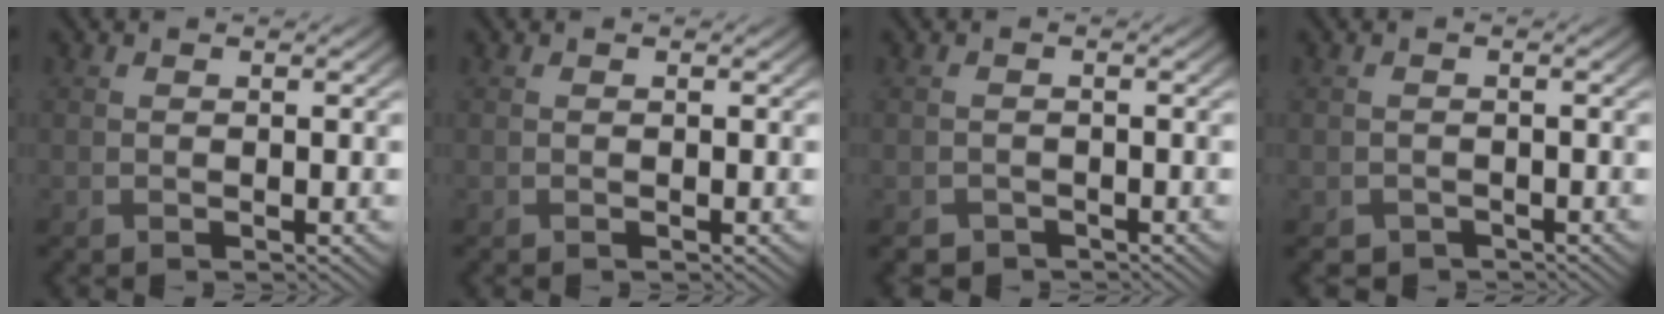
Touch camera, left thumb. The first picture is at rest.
{"total": 0.0}
{"total": 1.9, "force": [-1.6, 1.0, 0.2], "torque": [-0.002, -0.005, -0.033]}
{"total": 1.5, "force": [-1.2, 0.9, 0.1], "torque": [0.000, -0.003, -0.024]}